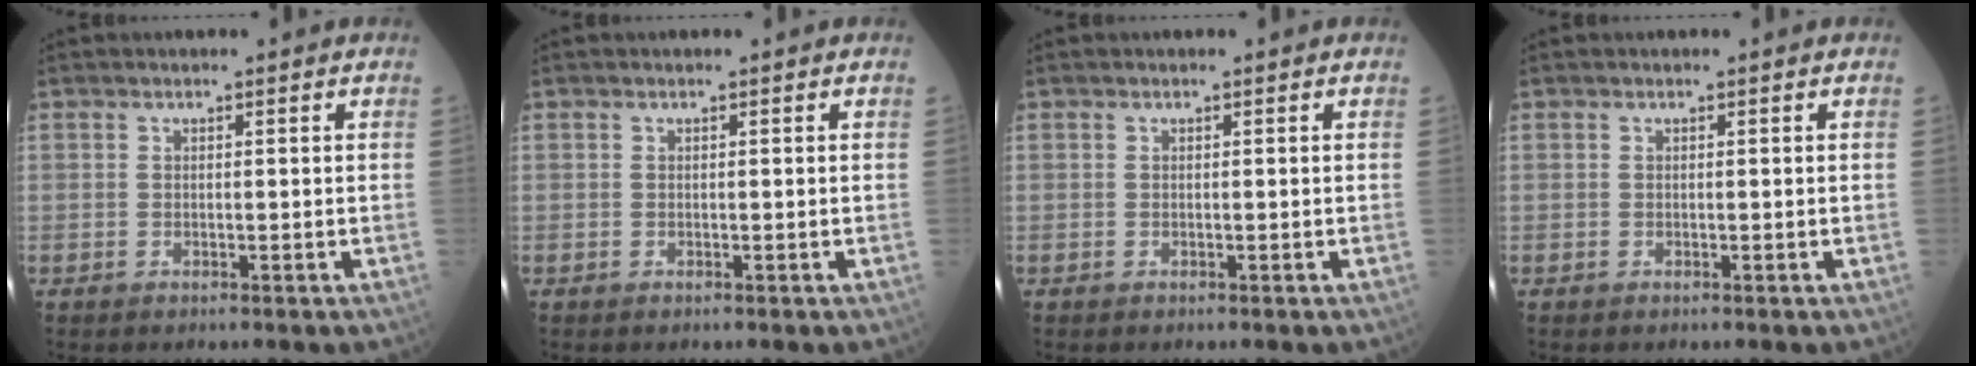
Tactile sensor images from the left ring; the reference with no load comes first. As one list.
[{"total": 0.0}, {"total": 0.0}, {"total": 0.0}]